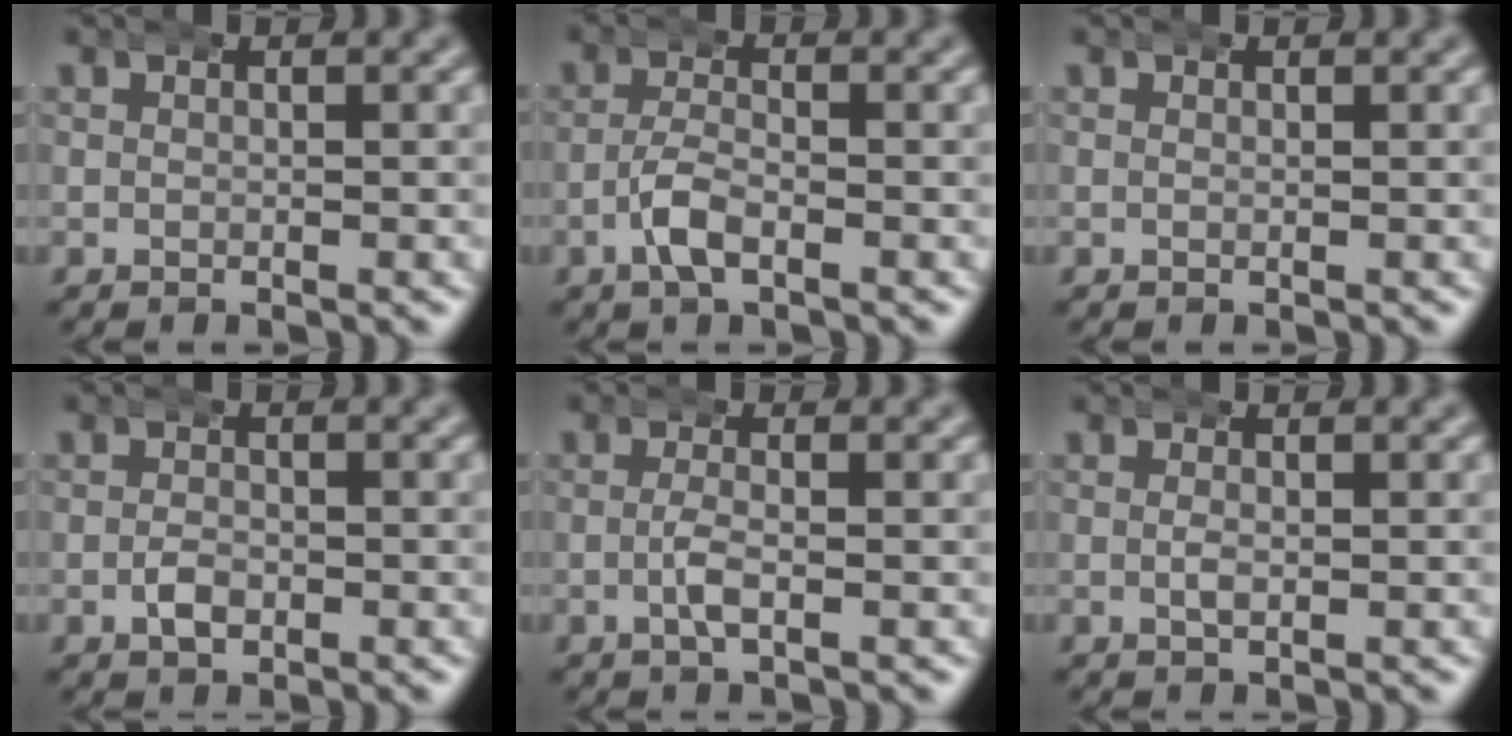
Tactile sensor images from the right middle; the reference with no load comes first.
{"total": 2.3, "force": [-1.2, 0.7, 1.8], "torque": [-0.038, 0.000, -0.029]}
{"total": 0.0}
{"total": 1.2, "force": [-0.5, 0.8, 0.8], "torque": [-0.015, -0.002, -0.013]}
{"total": 1.5, "force": [-0.4, 0.2, 1.5], "torque": [-0.031, -0.005, -0.010]}
{"total": 0.7, "force": [0.1, 0.1, 0.6], "torque": [-0.012, -0.004, 0.000]}